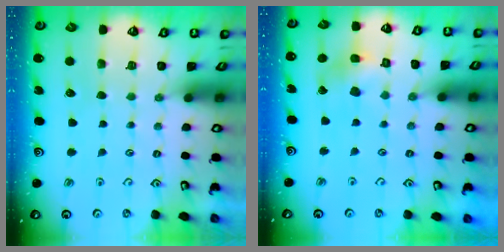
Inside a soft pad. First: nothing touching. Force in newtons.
{"total": 8.5, "press": 8.4, "slide": 0.9}